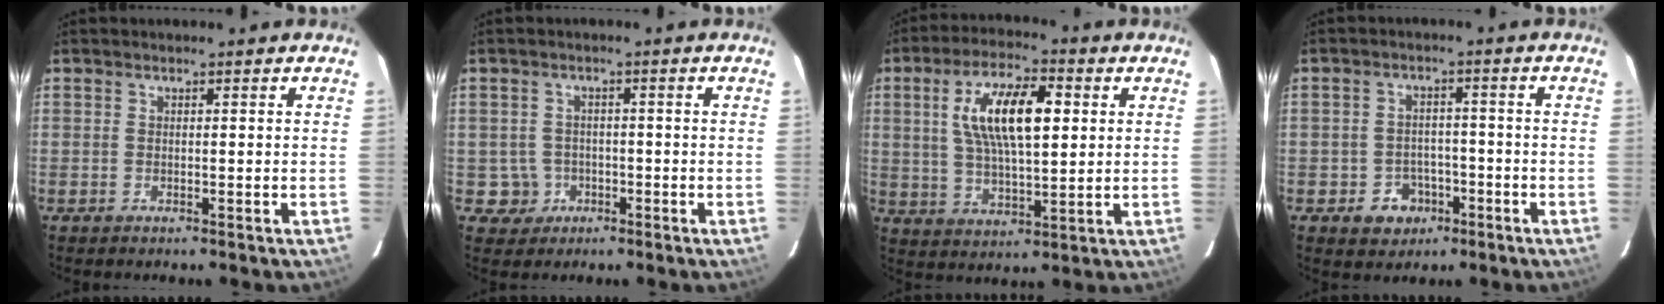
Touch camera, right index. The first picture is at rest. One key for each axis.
{"total": 4.2, "fx": -1.3, "fy": 4.0, "fz": 0.0, "tx": -0.008, "ty": 0.018, "tz": -0.017}
{"total": 13.6, "fx": 3.3, "fy": 5.0, "fz": 12.2, "tx": -0.227, "ty": 0.015, "tz": 0.061}
{"total": 5.9, "fx": -2.8, "fy": 5.0, "fz": 1.5, "tx": -0.043, "ty": 0.016, "tz": -0.026}